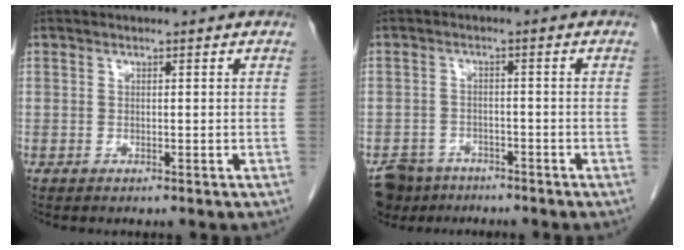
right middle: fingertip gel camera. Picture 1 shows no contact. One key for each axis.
{"total": 5.7, "fx": -4.6, "fy": 3.3, "fz": 0.8, "tx": -0.015, "ty": -0.002, "tz": -0.078}